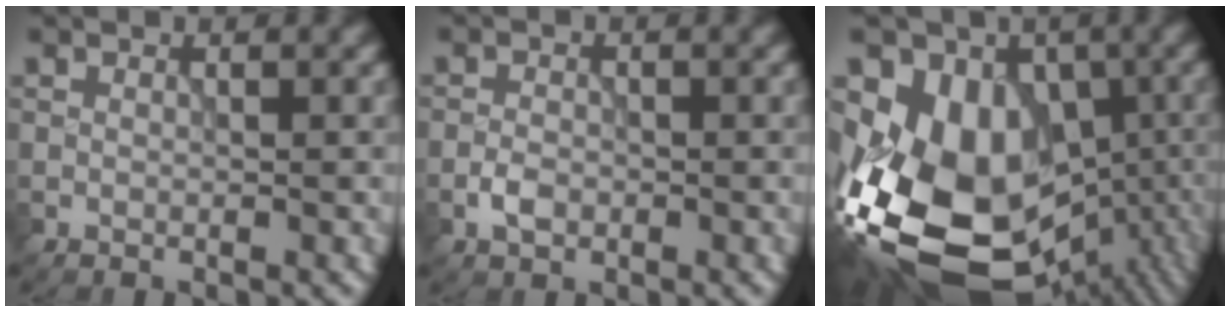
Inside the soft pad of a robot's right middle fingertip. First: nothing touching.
{"total": 1.7, "force": [-0.8, 1.1, 1.0], "torque": [-0.019, 0.001, -0.017]}
{"total": 18.9, "force": [-6.1, 13.8, 11.4], "torque": [-0.195, 0.000, -0.083]}